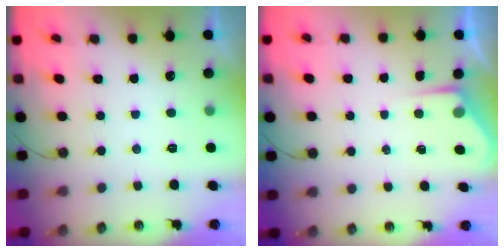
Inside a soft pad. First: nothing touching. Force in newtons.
{"total": 2.3, "press": 2.3, "slide": 0.3}